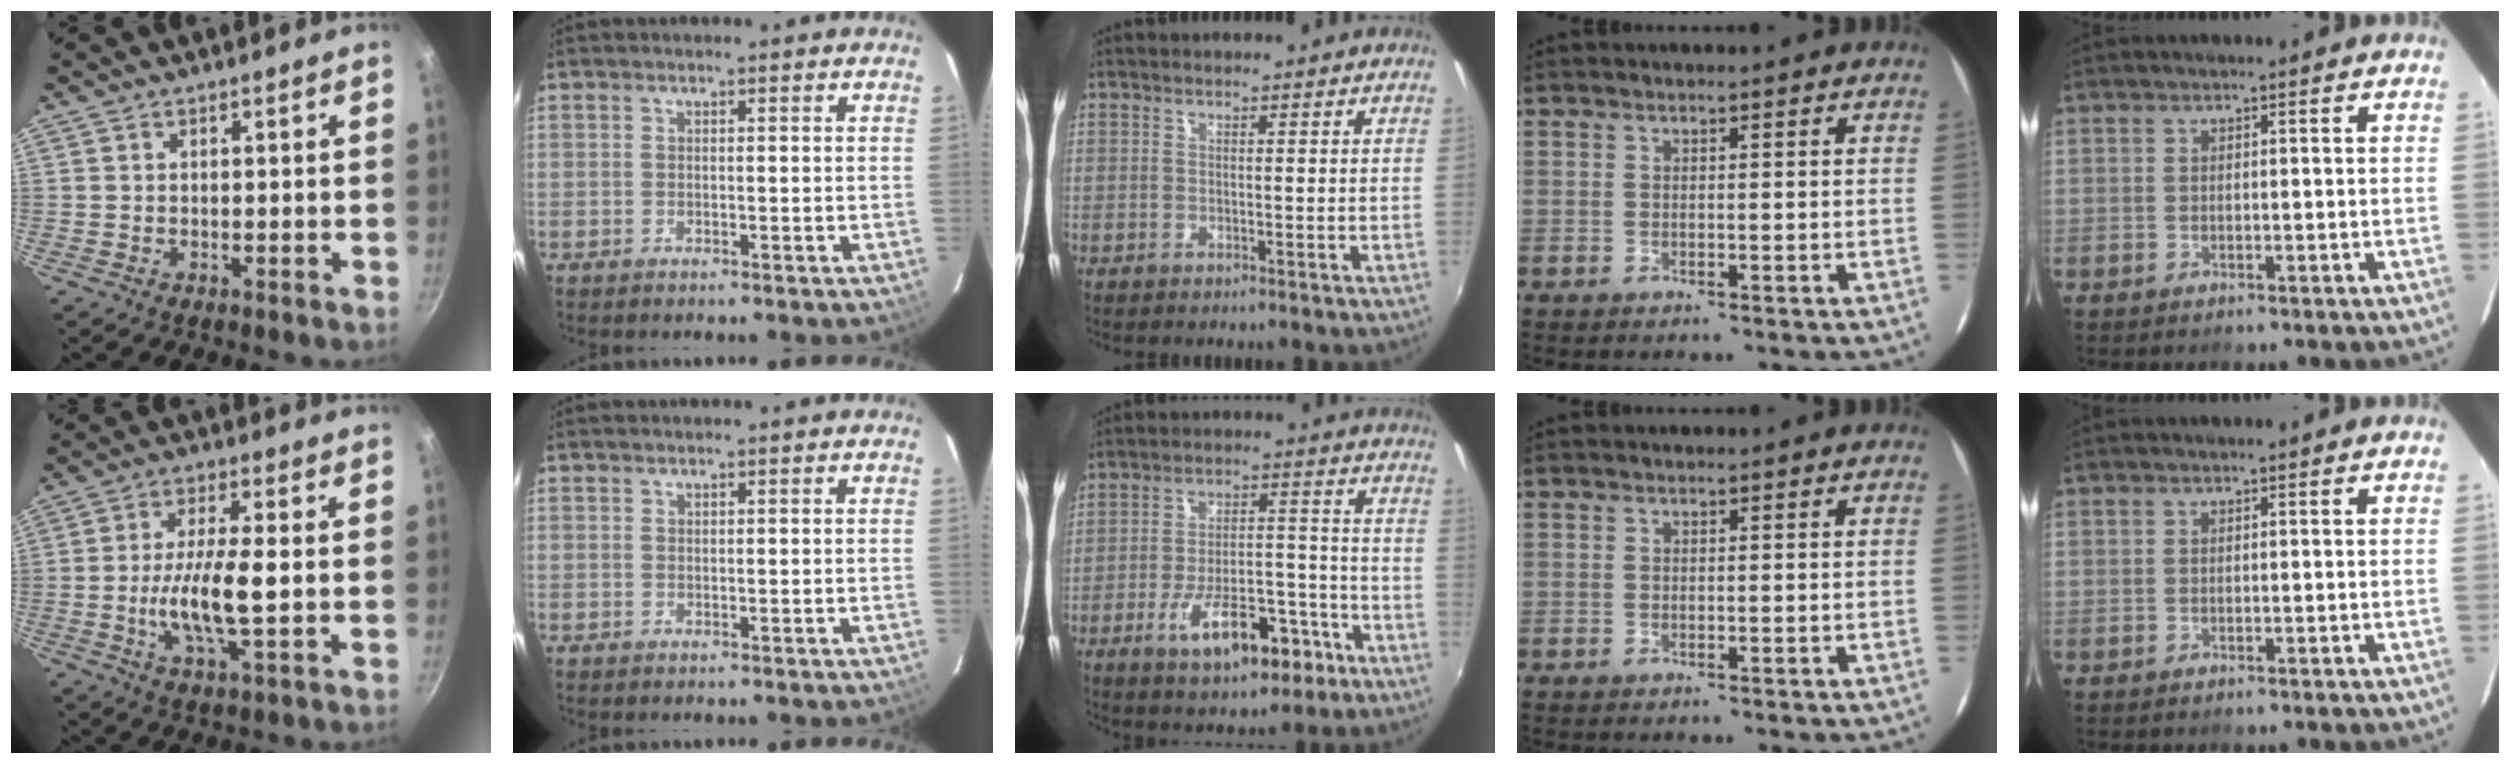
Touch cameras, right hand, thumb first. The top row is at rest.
{"thumb": {"total": 10.7, "force": [-1.2, 2.8, 10.3], "torque": [-0.198, 0.012, -0.026]}, "middle": {"total": 13.4, "force": [-7.4, 5.8, 9.6], "torque": [-0.167, 0.013, -0.104]}}